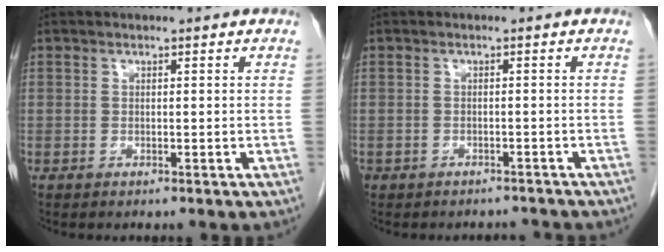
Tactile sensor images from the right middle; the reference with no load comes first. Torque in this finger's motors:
{"motor_torque": [-0.28, -0.26, -0.02, -0.01]}